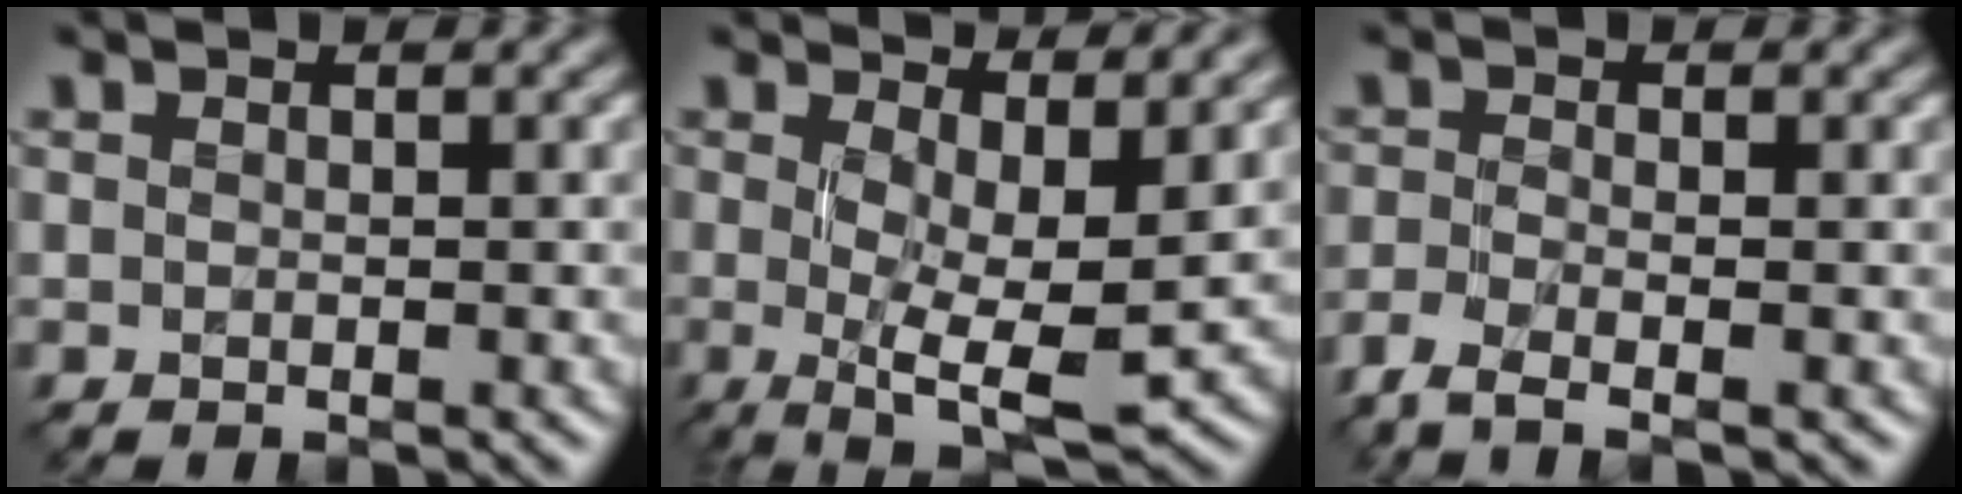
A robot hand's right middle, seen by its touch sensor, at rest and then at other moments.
{"total": 8.4, "force": [1.7, 2.6, 7.8], "torque": [-0.112, -0.009, 0.030]}
{"total": 2.8, "force": [-2.0, 0.6, 1.9], "torque": [-0.042, -0.015, -0.054]}